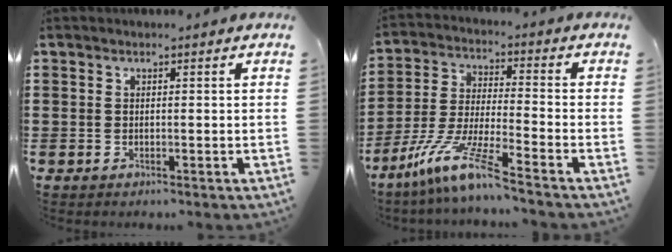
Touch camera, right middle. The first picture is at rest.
{"total": 10.1, "force": [-7.7, 0.1, 6.6], "torque": [-0.155, -0.013, -0.161]}